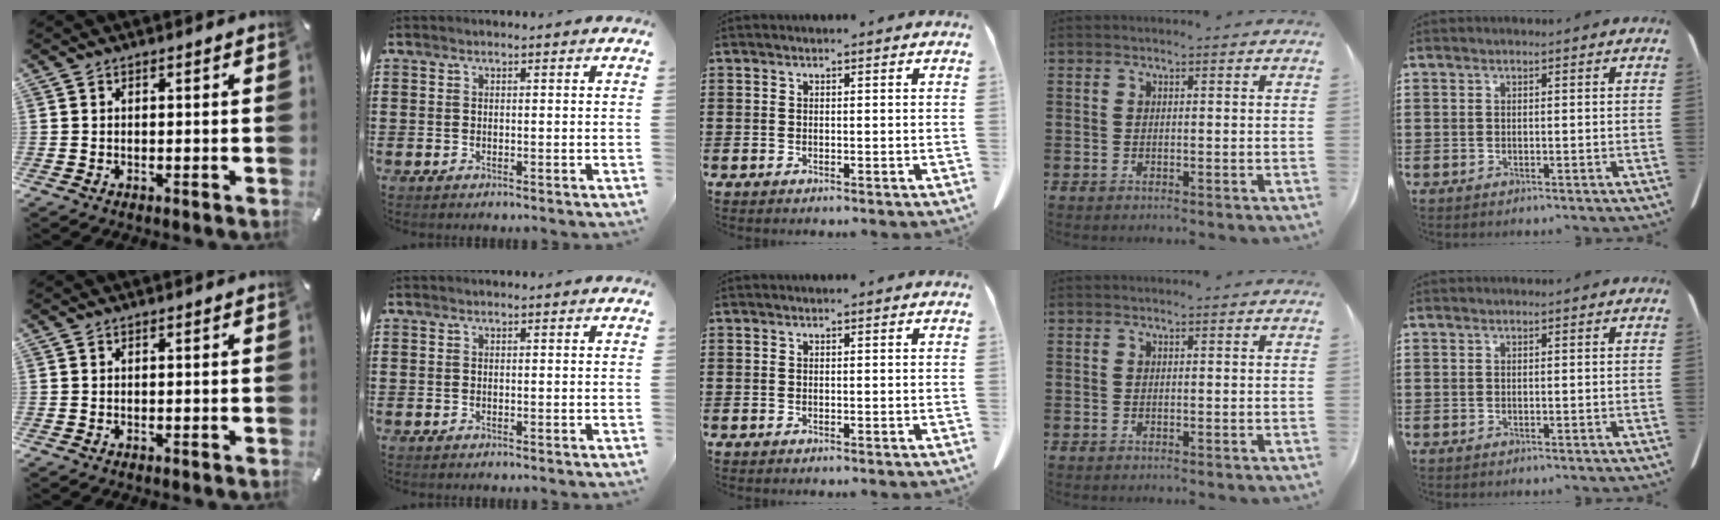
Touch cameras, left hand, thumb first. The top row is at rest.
{}